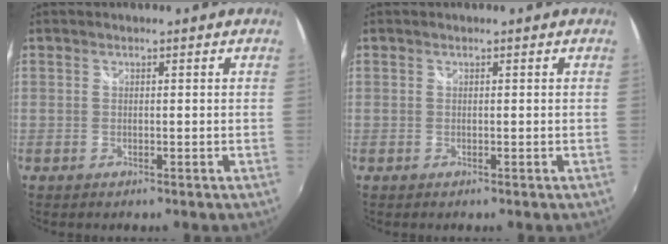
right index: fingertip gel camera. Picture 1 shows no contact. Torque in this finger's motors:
{"motor_torque": [0.00, 0.00, 0.00, 0.00]}